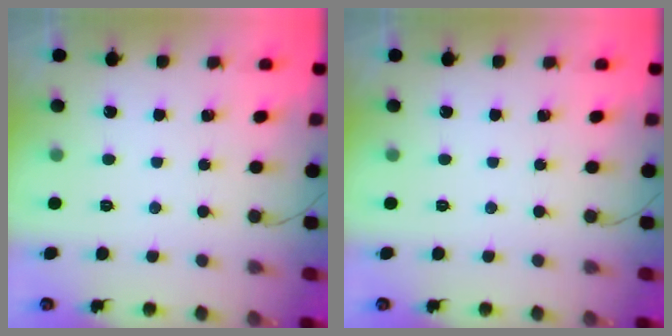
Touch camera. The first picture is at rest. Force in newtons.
{"total": 0.0}